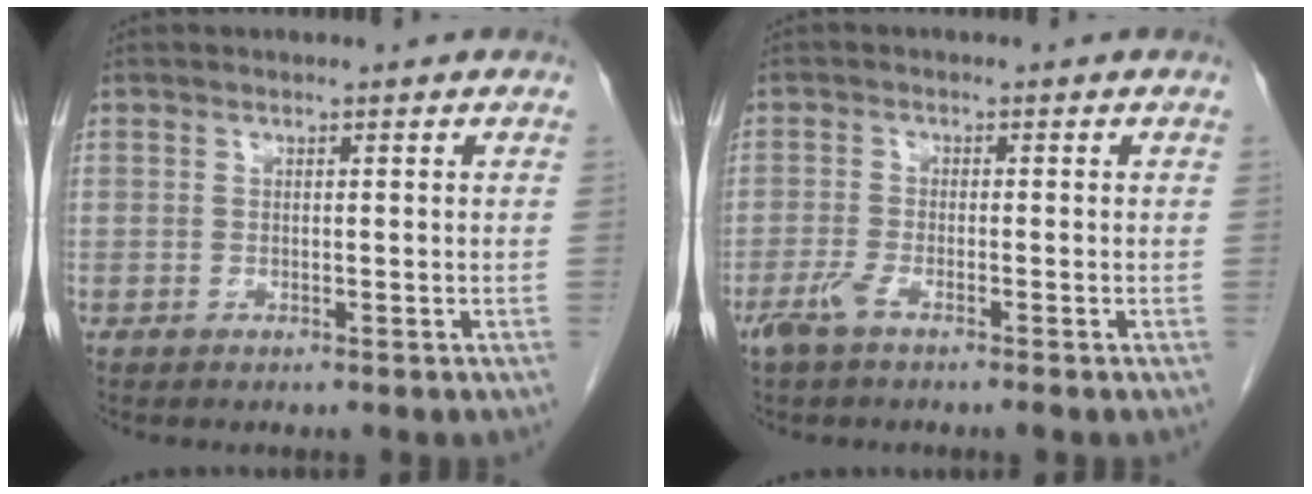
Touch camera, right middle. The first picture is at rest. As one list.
[{"total": 2.8, "force": [-2.0, 0.1, 2.0], "torque": [-0.045, -0.005, -0.046]}]